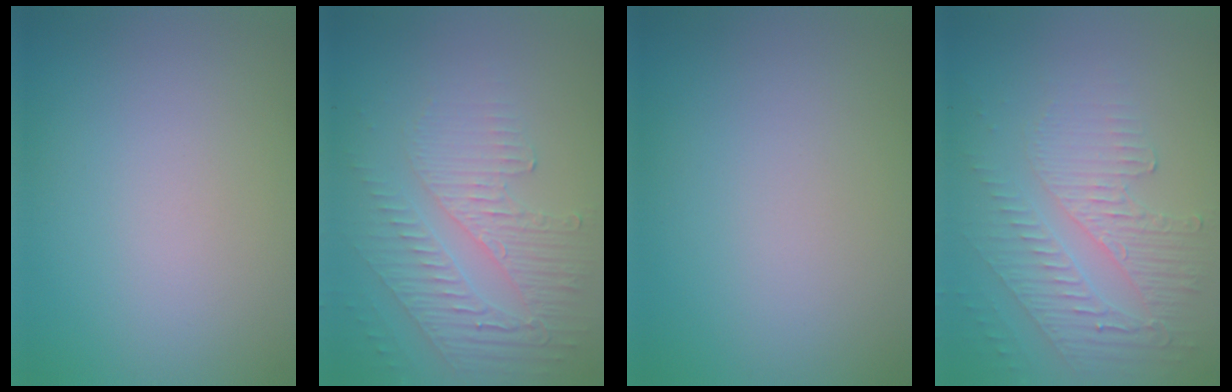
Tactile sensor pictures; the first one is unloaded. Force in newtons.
{"total": 5.5, "press": 3.3, "slide": 4.4}
{"total": 0.0}
{"total": 5.8, "press": 3.3, "slide": 4.7}